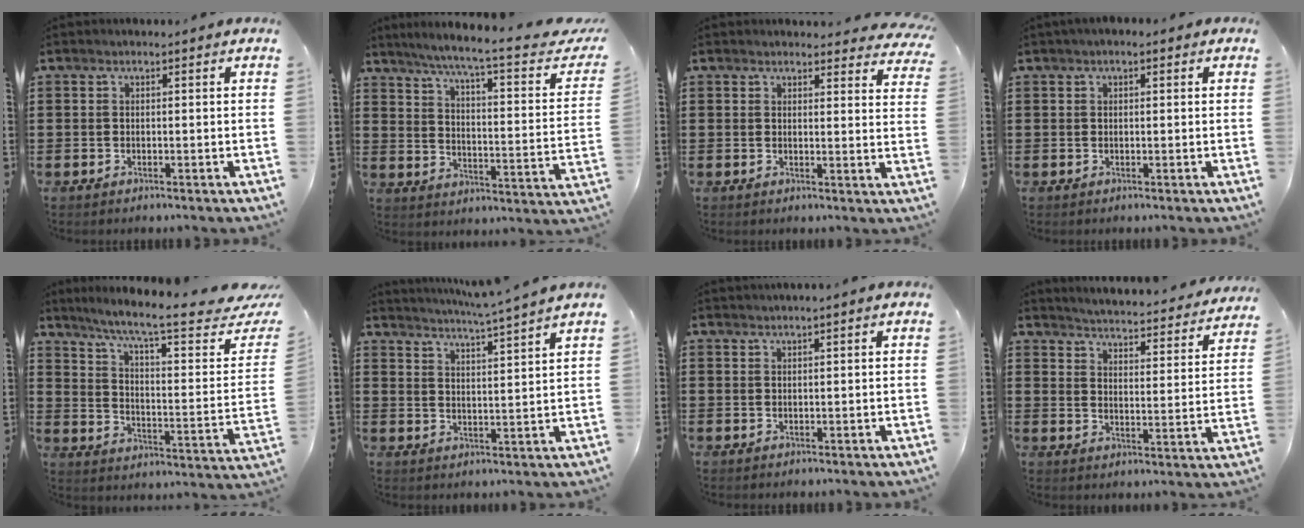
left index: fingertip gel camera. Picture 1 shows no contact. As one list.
[{"total": 7.3, "force": [5.4, -0.2, 4.9], "torque": [-0.107, -0.041, 0.081]}, {"total": 2.9, "force": [2.8, 0.2, 0.5], "torque": [-0.011, -0.011, 0.051]}, {"total": 1.0, "force": [0.2, 0.5, 0.8], "torque": [-0.014, 0.007, 0.003]}, {"total": 10.5, "force": [7.8, 1.1, 6.9], "torque": [-0.136, -0.052, 0.121]}, {"total": 4.2, "force": [3.8, -1.4, 1.2], "torque": [-0.037, -0.031, 0.061]}, {"total": 1.0, "force": [0.8, -0.3, 0.5], "torque": [-0.008, -0.003, 0.016]}, {"total": 3.9, "force": [3.8, -0.7, 0.2], "torque": [-0.027, -0.041, 0.059]}]